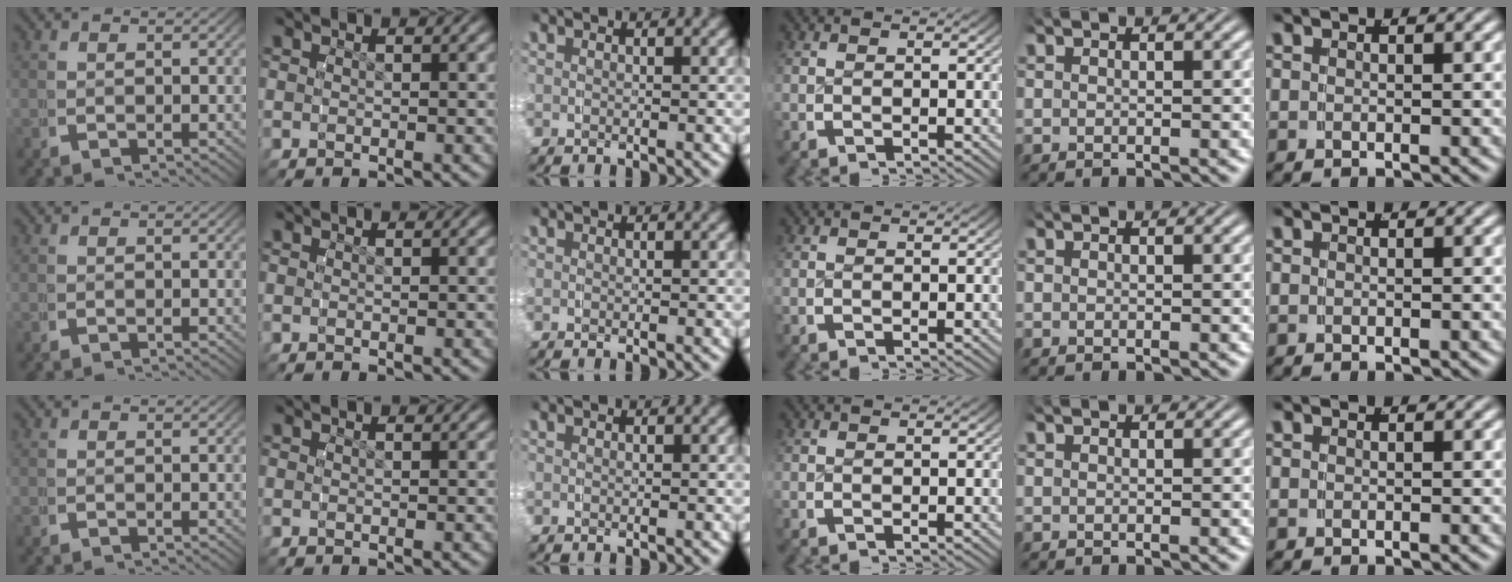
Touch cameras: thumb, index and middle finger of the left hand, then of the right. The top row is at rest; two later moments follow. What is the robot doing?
{"motion": "grasp_and_lifting", "object": "water bottle"}